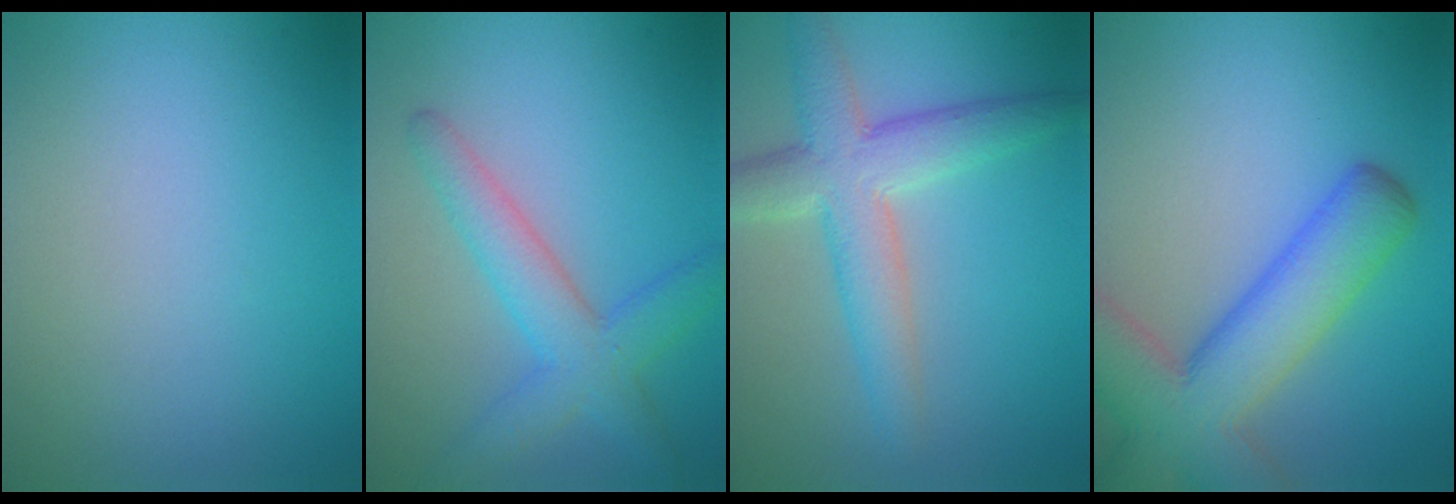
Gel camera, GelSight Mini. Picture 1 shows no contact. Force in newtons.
{"total": 4.5, "press": 4.5, "slide": 0.2}
{"total": 5.8, "press": 5.8, "slide": 0.3}
{"total": 9.1, "press": 9.1, "slide": 0.6}